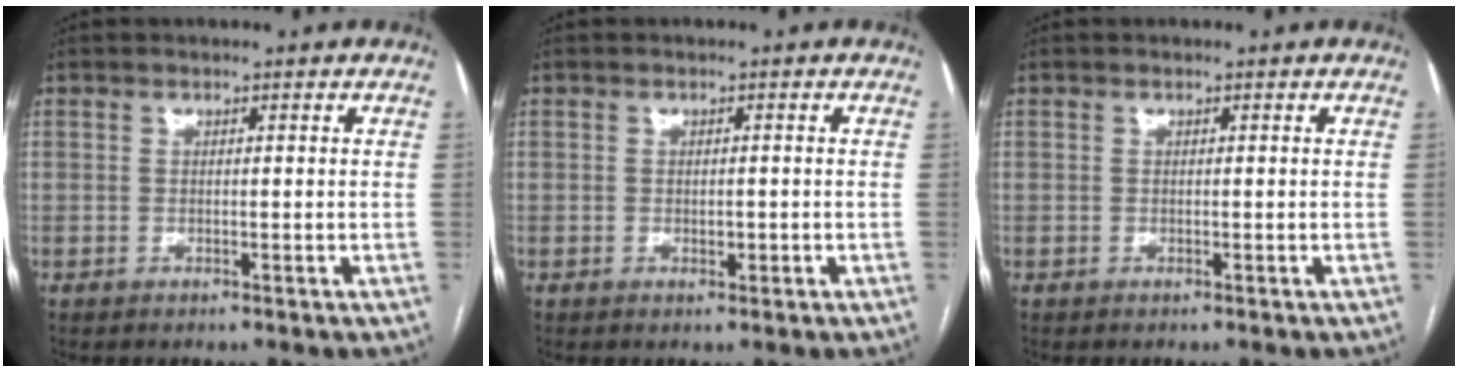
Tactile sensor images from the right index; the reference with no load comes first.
{"total": 1.2, "force": [-0.3, 0.6, 1.0], "torque": [-0.018, -0.001, -0.002]}
{"total": 0.0}